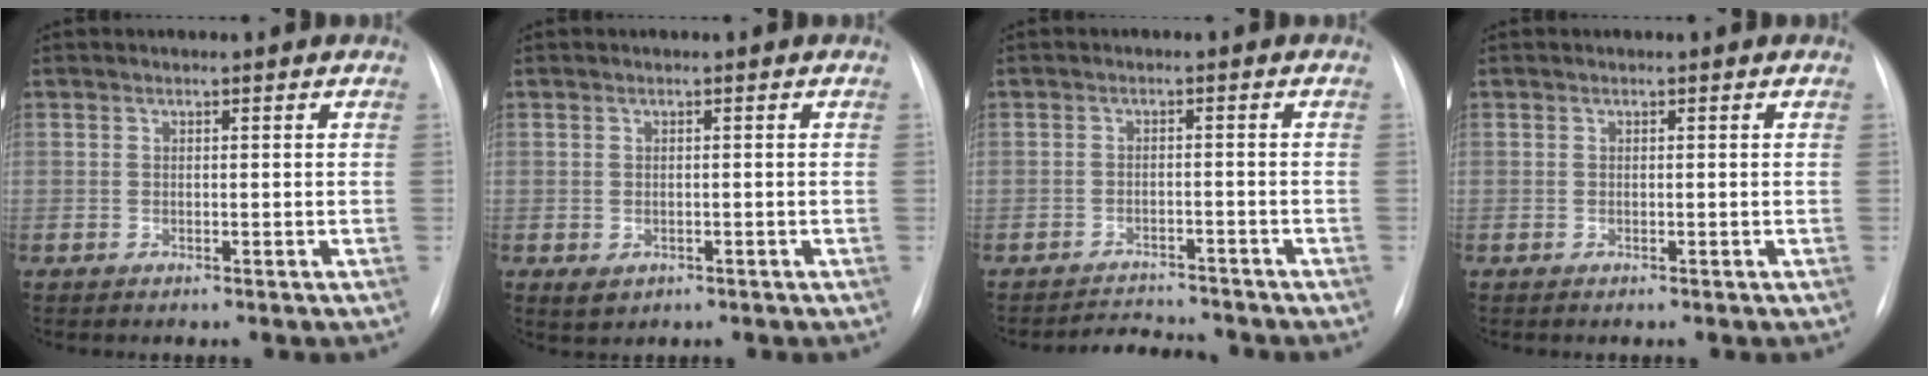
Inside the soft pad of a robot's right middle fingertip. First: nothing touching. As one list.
[{"total": 1.8, "force": [-0.7, 1.4, 0.9], "torque": [-0.013, -0.001, 0.000]}, {"total": 4.7, "force": [-4.7, 0.6, 0.2], "torque": [-0.006, 0.000, -0.071]}, {"total": 0.0}]